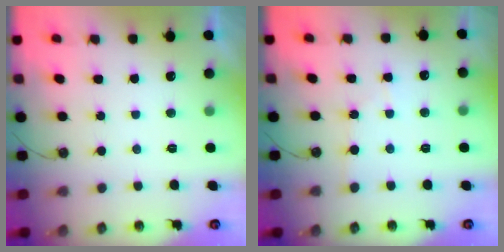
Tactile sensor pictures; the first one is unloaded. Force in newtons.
{"total": 2.8, "press": 2.7, "slide": 0.4}